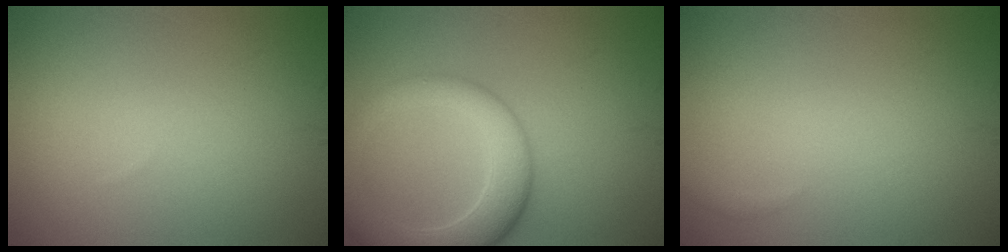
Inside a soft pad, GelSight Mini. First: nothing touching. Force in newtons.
{"total": 6.5, "press": 6.4, "slide": 0.4}
{"total": 0.9, "press": 0.9, "slide": 0.1}